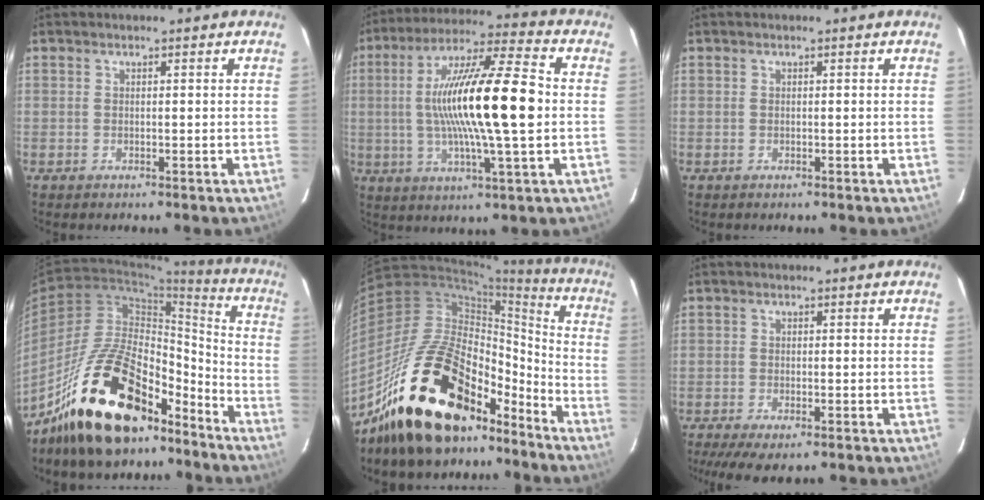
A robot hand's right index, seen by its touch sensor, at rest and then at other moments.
{"total": 19.4, "force": [0.2, 2.2, 19.3], "torque": [-0.349, 0.008, 0.000]}
{"total": 0.0}
{"total": 23.0, "force": [-16.6, 10.0, 12.3], "torque": [-0.218, 0.032, -0.268]}
{"total": 26.9, "force": [-18.8, 12.8, 14.5], "torque": [-0.263, 0.027, -0.298]}
{"total": 7.8, "force": [-5.7, 2.2, 4.9], "torque": [-0.113, -0.028, -0.095]}